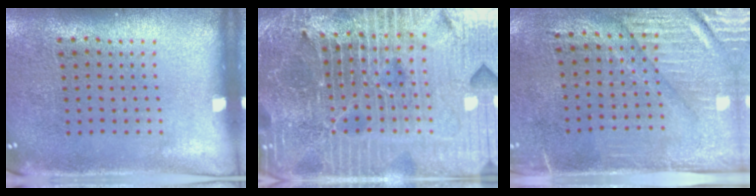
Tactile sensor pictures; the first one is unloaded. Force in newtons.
{"total": 7.1, "press": 6.2, "slide": 3.5}
{"total": 3.1, "press": 2.6, "slide": 1.6}